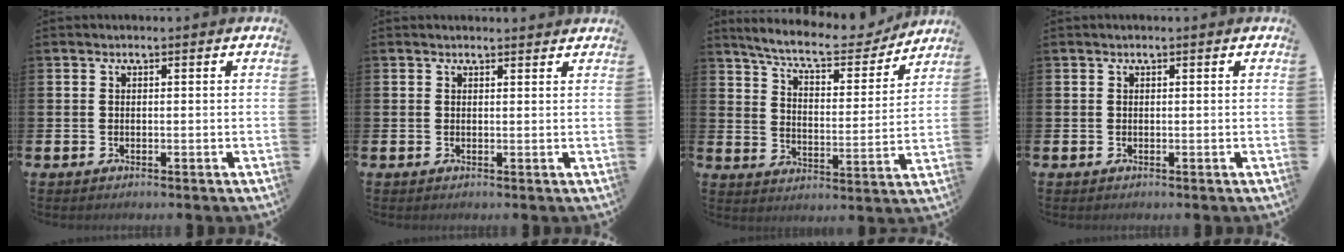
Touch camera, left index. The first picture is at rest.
{"total": 0.9, "force": [0.9, 0.2, 0.1], "torque": [0.010, -0.002, 0.014]}
{"total": 8.8, "force": [8.1, 1.5, 3.2], "torque": [-0.081, -0.055, 0.134]}
{"total": 0.0}